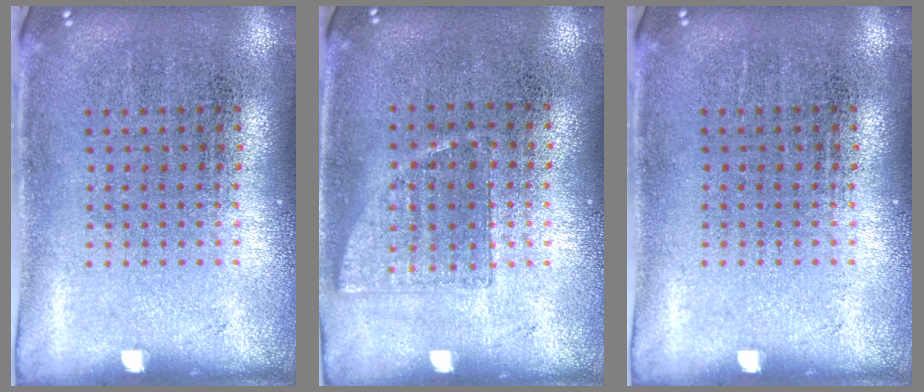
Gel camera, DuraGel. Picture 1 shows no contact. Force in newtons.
{"total": 0.7, "press": 0.7, "slide": 0.2}
{"total": 0.0}